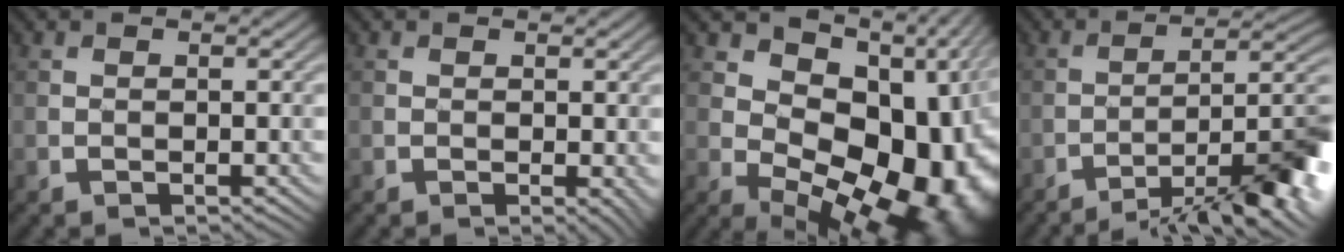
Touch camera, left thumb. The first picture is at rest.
{"total": 1.5, "force": [-0.2, 0.8, 1.2], "torque": [-0.013, -0.008, 0.002]}
{"total": 17.3, "force": [1.2, 10.7, 13.5], "torque": [-0.134, -0.017, 0.051]}
{"total": 11.8, "force": [-6.8, 3.0, 9.2], "torque": [-0.121, 0.009, -0.102]}